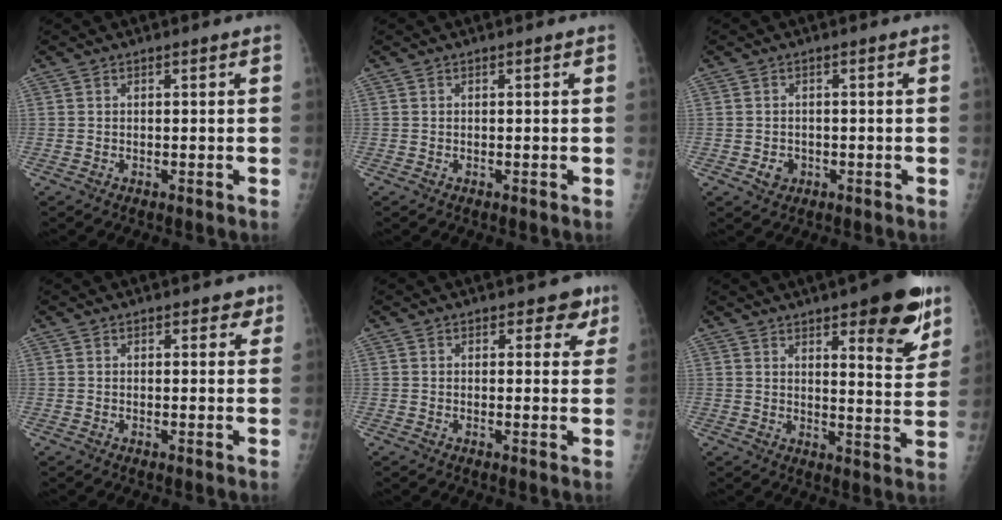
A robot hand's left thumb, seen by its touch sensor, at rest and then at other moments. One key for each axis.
{"total": 0.0}
{"total": 2.2, "fx": -0.7, "fy": 1.9, "fz": 0.9, "tx": -0.006, "ty": 0.003, "tz": -0.006}
{"total": 2.5, "fx": 1.7, "fy": 1.5, "fz": 1.2, "tx": 0.011, "ty": -0.005, "tz": 0.017}
{"total": 4.1, "fx": 2.7, "fy": 2.5, "fz": 1.8, "tx": 0.020, "ty": -0.010, "tz": 0.028}
{"total": 15.0, "fx": 8.7, "fy": 4.5, "fz": 11.4, "tx": -0.111, "ty": -0.046, "tz": 0.118}